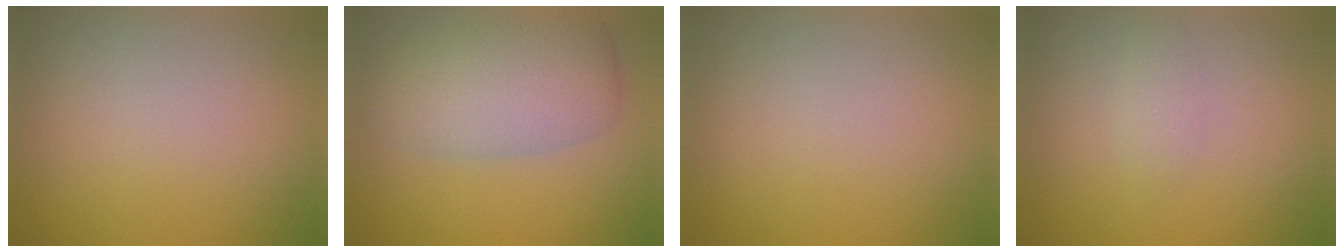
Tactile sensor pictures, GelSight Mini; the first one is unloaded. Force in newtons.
{"total": 6.0, "press": 6.0, "slide": 0.4}
{"total": 0.0}
{"total": 1.2, "press": 1.2, "slide": 0.0}